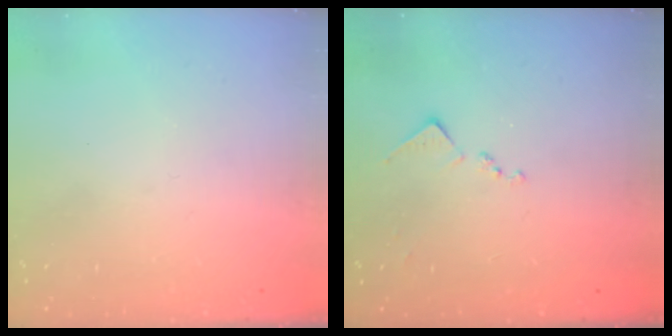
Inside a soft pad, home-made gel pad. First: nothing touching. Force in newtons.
{"total": 8.4, "press": 8.3, "slide": 0.8}